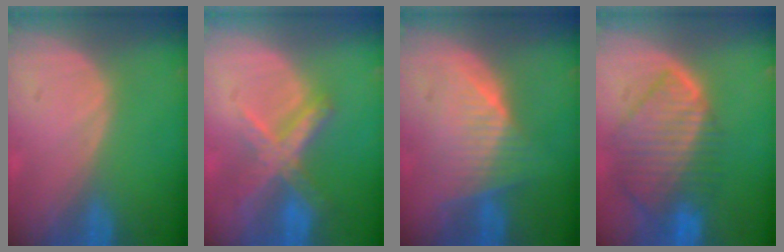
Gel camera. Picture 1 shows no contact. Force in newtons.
{"total": 7.2, "press": 6.1, "slide": 3.8}
{"total": 6.9, "press": 6.3, "slide": 2.7}
{"total": 10.0, "press": 8.7, "slide": 5.0}